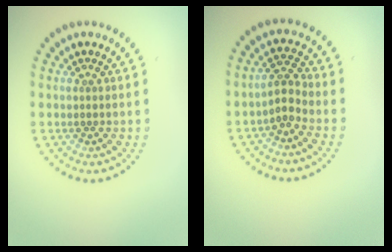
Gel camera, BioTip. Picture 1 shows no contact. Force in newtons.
{"total": 2.1, "press": 1.6, "slide": 1.3}